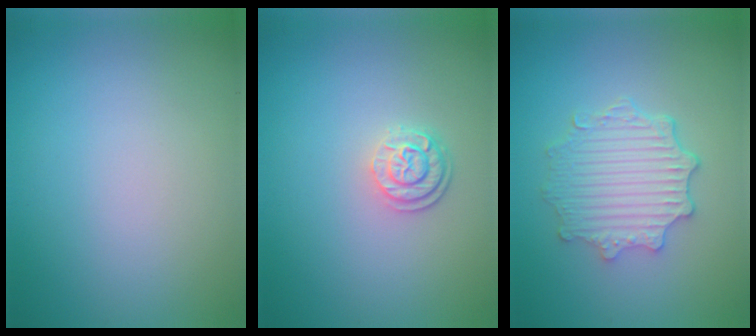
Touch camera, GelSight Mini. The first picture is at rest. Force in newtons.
{"total": 2.5, "press": 1.9, "slide": 1.6}
{"total": 4.6, "press": 3.8, "slide": 2.6}